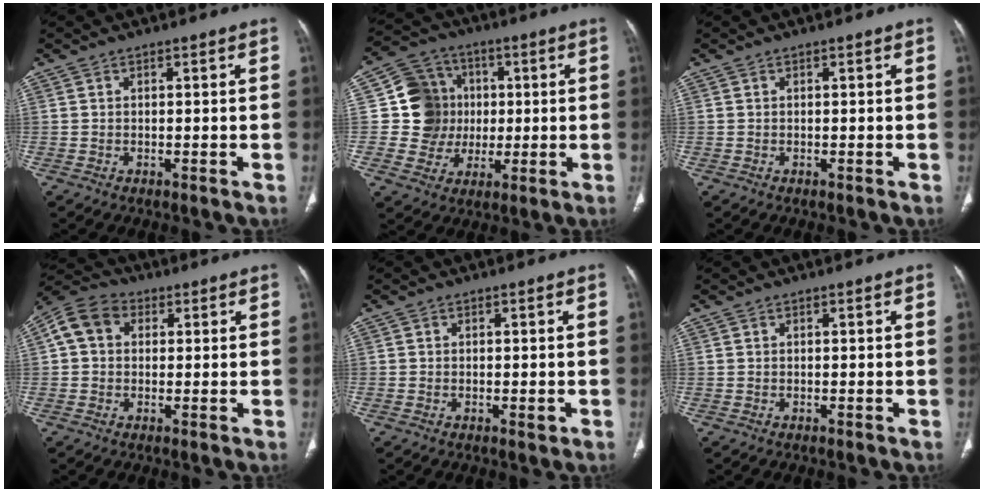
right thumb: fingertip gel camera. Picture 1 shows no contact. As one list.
[{"total": 11.9, "force": [0.9, 11.4, 3.1], "torque": [-0.001, 0.016, 0.019]}, {"total": 0.0}, {"total": 7.8, "force": [1.6, 6.2, 4.4], "torque": [-0.074, 0.021, 0.017]}, {"total": 1.3, "force": [-0.3, 0.6, 1.2], "torque": [-0.012, -0.002, -0.005]}, {"total": 0.0}]